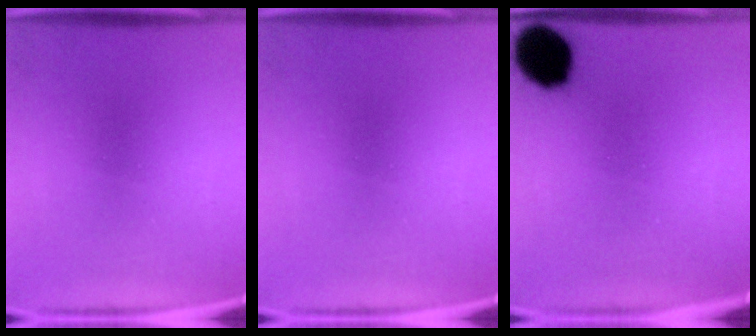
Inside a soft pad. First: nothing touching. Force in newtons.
{"total": 0.0}
{"total": 12.7}